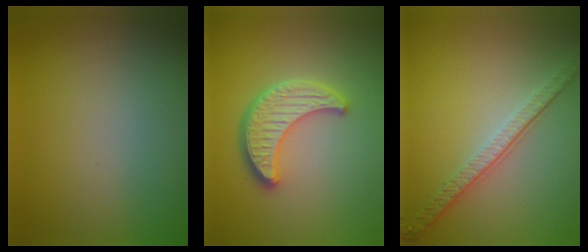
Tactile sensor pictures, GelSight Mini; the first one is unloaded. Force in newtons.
{"total": 4.4, "press": 3.8, "slide": 2.3}
{"total": 3.9, "press": 2.8, "slide": 2.7}